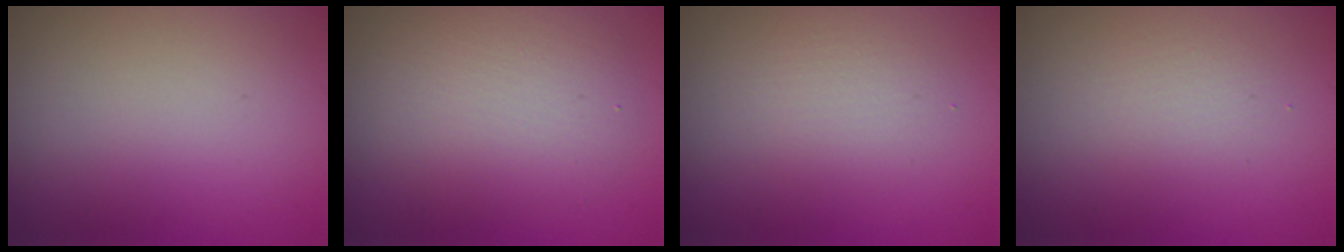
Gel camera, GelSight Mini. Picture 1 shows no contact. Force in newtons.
{"total": 4.9, "press": 4.9, "slide": 0.4}
{"total": 2.2, "press": 2.2, "slide": 0.1}
{"total": 1.8, "press": 1.8, "slide": 0.1}